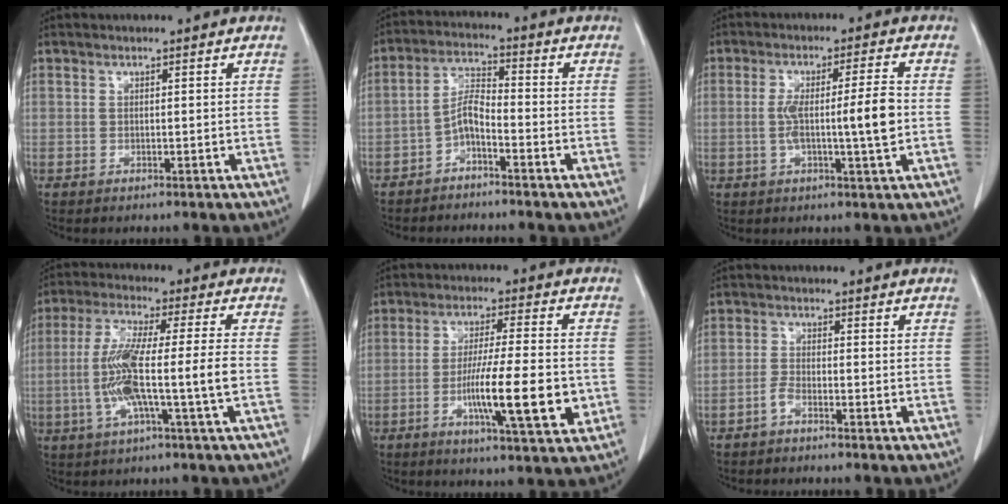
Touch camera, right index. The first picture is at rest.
{"total": 4.3, "force": [-2.5, 1.2, 3.3], "torque": [-0.068, 0.013, -0.053]}
{"total": 8.2, "force": [-0.7, 0.1, 8.1], "torque": [-0.142, 0.006, -0.012]}
{"total": 10.8, "force": [-2.0, -0.2, 10.6], "torque": [-0.212, 0.002, -0.043]}
{"total": 12.2, "force": [-3.1, 1.2, 11.8], "torque": [-0.196, -0.010, -0.054]}
{"total": 1.8, "force": [-1.5, 0.3, 1.0], "torque": [-0.023, 0.001, -0.032]}